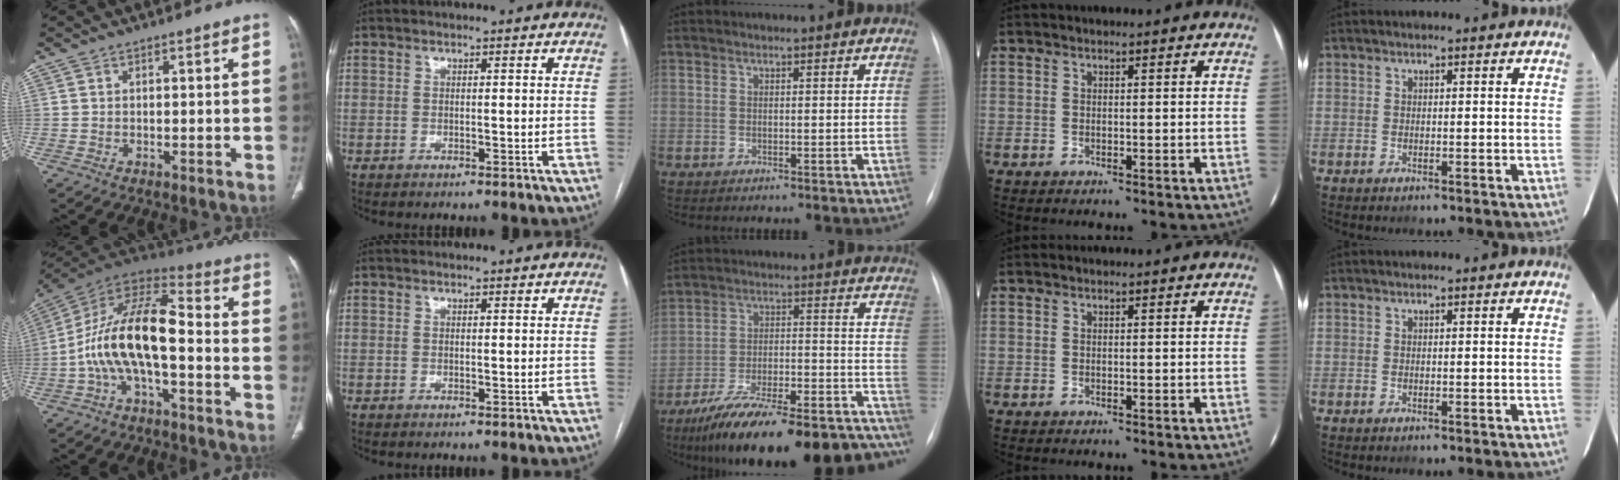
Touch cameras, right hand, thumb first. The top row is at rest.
{"thumb": {"total": 16.1, "force": [-3.5, 6.8, 14.2], "torque": [-0.263, 0.068, -0.071]}, "middle": {"total": 27.2, "force": [-22.8, 6.3, 13.4], "torque": [-0.152, 0.015, -0.325]}}